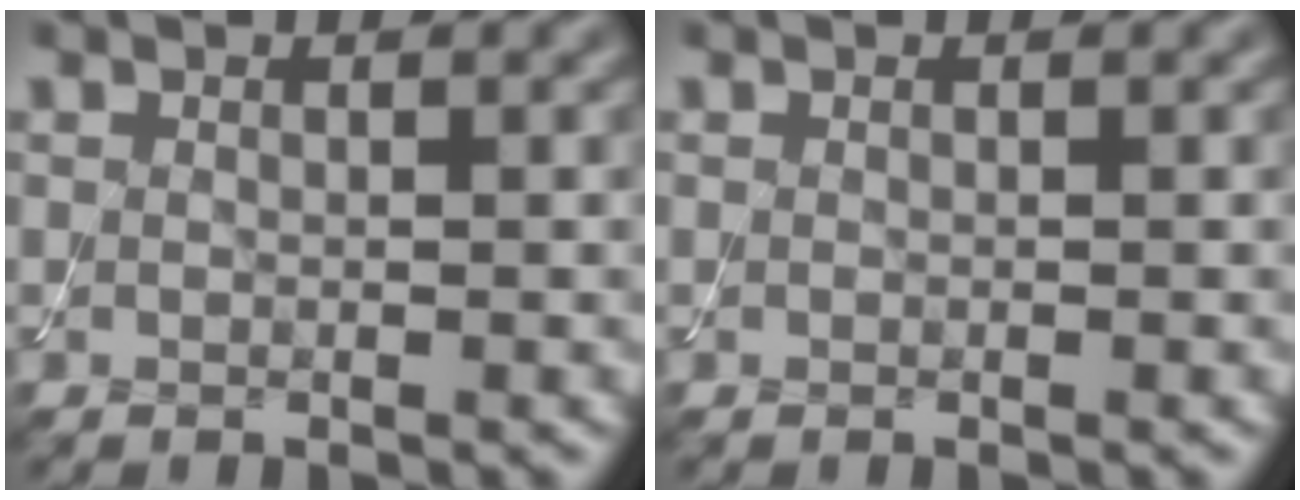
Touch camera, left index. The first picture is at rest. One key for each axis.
{"total": 0.0}